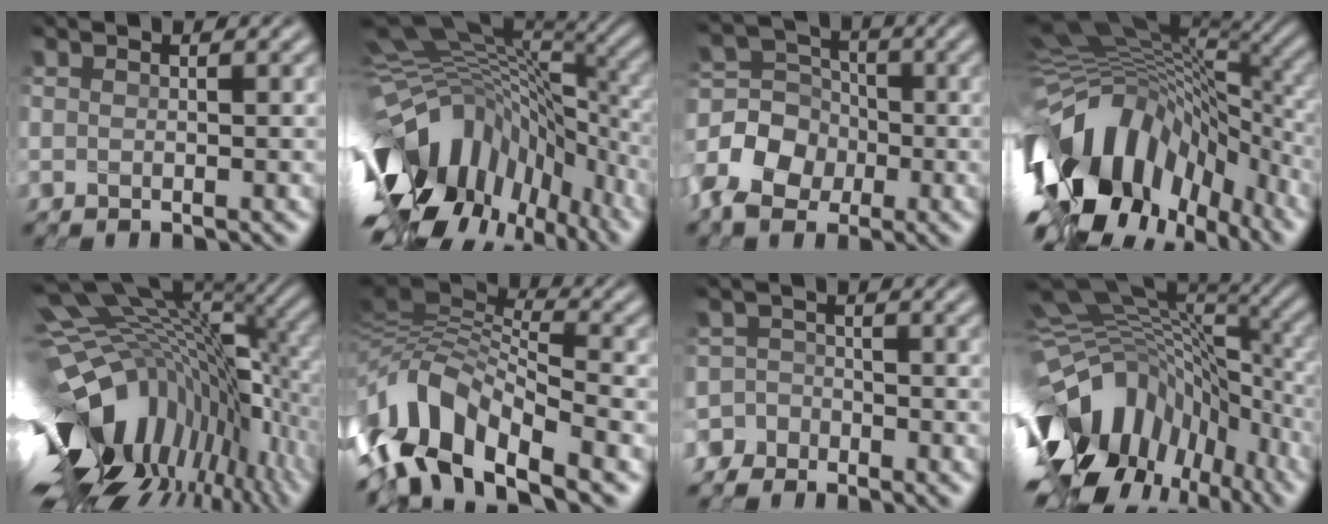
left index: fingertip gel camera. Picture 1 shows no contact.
{"total": 15.4, "force": [-5.2, 8.2, 11.9], "torque": [-0.246, 0.007, -0.091]}
{"total": 5.9, "force": [-2.7, 4.2, 3.3], "torque": [-0.080, 0.009, -0.058]}
{"total": 15.2, "force": [-5.1, 8.9, 11.2], "torque": [-0.229, 0.002, -0.098]}
{"total": 17.4, "force": [-1.7, 8.4, 15.1], "torque": [-0.258, -0.015, 0.000]}
{"total": 9.6, "force": [-5.3, 4.2, 6.8], "torque": [-0.130, 0.016, -0.107]}
{"total": 5.5, "force": [-4.0, 3.8, 0.1], "torque": [0.010, -0.006, -0.086]}
{"total": 14.9, "force": [-6.0, 8.7, 10.5], "torque": [-0.228, -0.003, -0.102]}